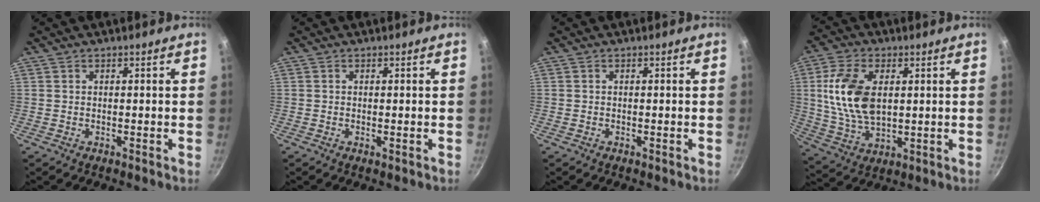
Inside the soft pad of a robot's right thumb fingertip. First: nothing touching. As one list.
[{"total": 0.6, "force": [-0.1, 0.1, 0.5], "torque": [-0.010, -0.001, -0.002]}, {"total": 0.0}, {"total": 13.7, "force": [2.3, 8.0, 10.8], "torque": [-0.201, -0.010, 0.049]}]